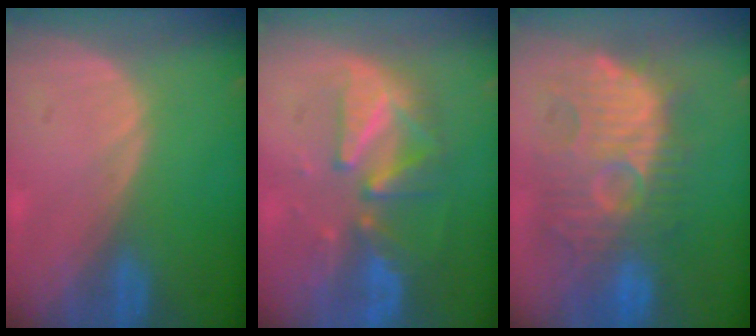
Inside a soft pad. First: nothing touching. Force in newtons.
{"total": 9.3, "press": 8.5, "slide": 3.7}
{"total": 11.7, "press": 11.5, "slide": 2.4}